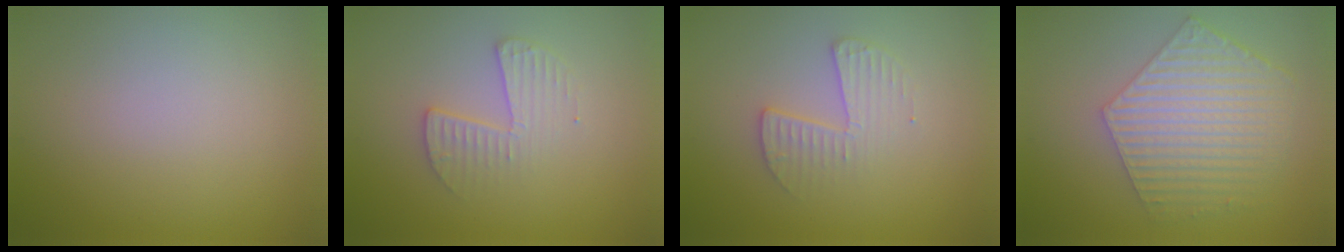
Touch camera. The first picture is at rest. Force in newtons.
{"total": 2.3, "press": 2.3, "slide": 0.3}
{"total": 2.3, "press": 2.3, "slide": 0.3}
{"total": 5.9, "press": 4.3, "slide": 4.0}